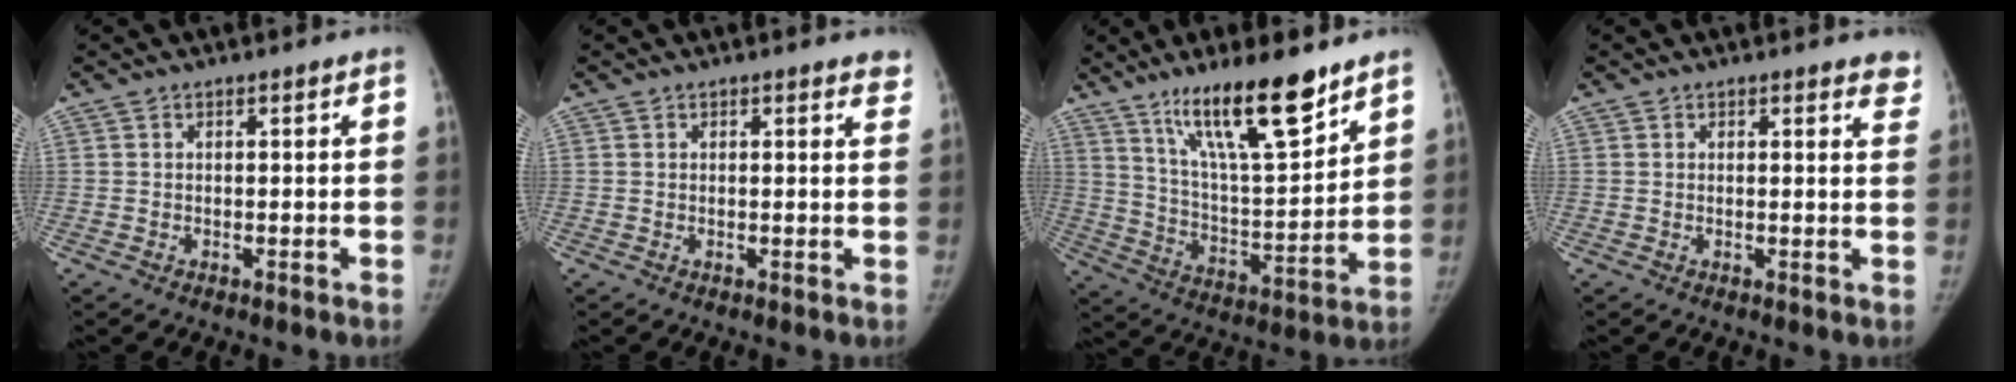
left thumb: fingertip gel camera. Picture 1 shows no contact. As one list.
[{"total": 2.9, "force": [2.5, 0.9, 1.2], "torque": [0.004, -0.008, 0.015]}, {"total": 18.6, "force": [12.8, 4.1, 12.9], "torque": [-0.190, -0.075, 0.228]}, {"total": 4.4, "force": [3.8, 1.4, 1.8], "torque": [0.005, -0.017, 0.027]}]